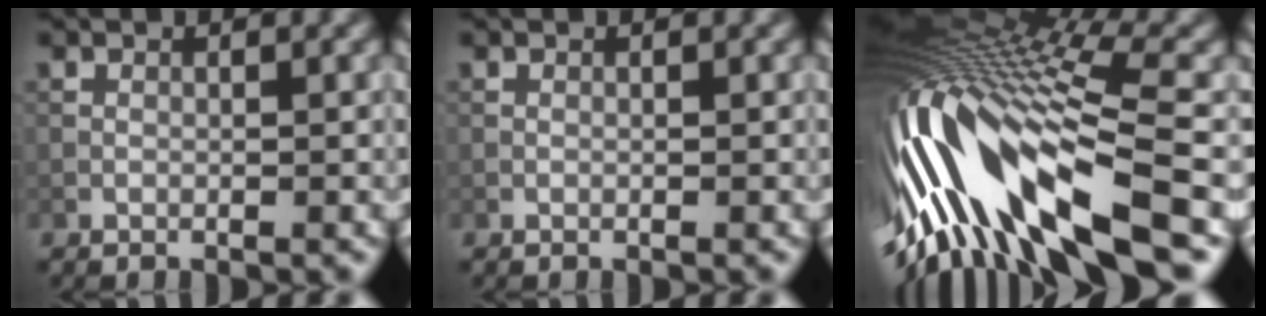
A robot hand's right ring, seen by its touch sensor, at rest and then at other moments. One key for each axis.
{"total": 0.0}
{"total": 16.2, "fx": -3.3, "fy": 5.1, "fz": 15.0, "tx": -0.298, "ty": -0.010, "tz": -0.045}